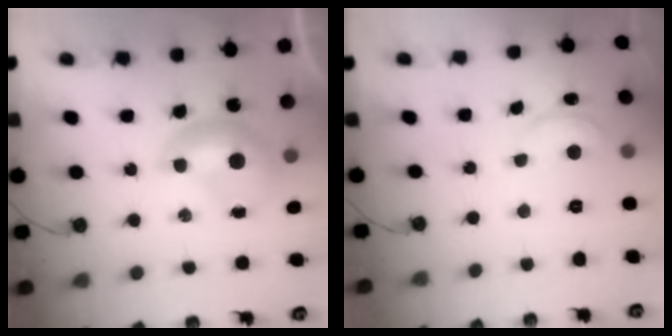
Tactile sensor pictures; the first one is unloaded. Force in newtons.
{"total": 0.6, "press": 0.1, "slide": 0.6}